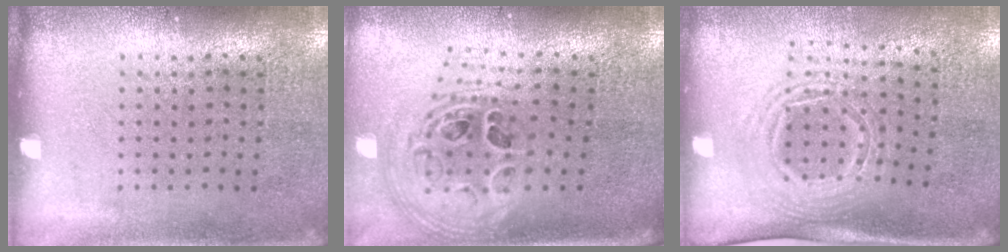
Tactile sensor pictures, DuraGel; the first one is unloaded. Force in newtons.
{"total": 1.8, "press": 1.5, "slide": 1.0}
{"total": 1.6, "press": 1.3, "slide": 1.0}